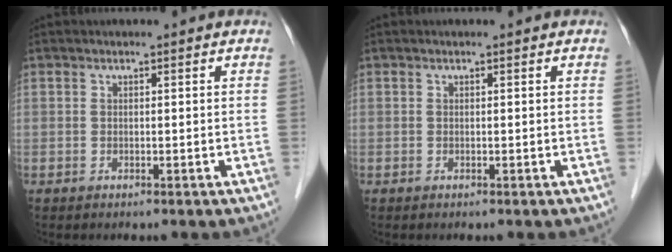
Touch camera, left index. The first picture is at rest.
{"total": 0.0}